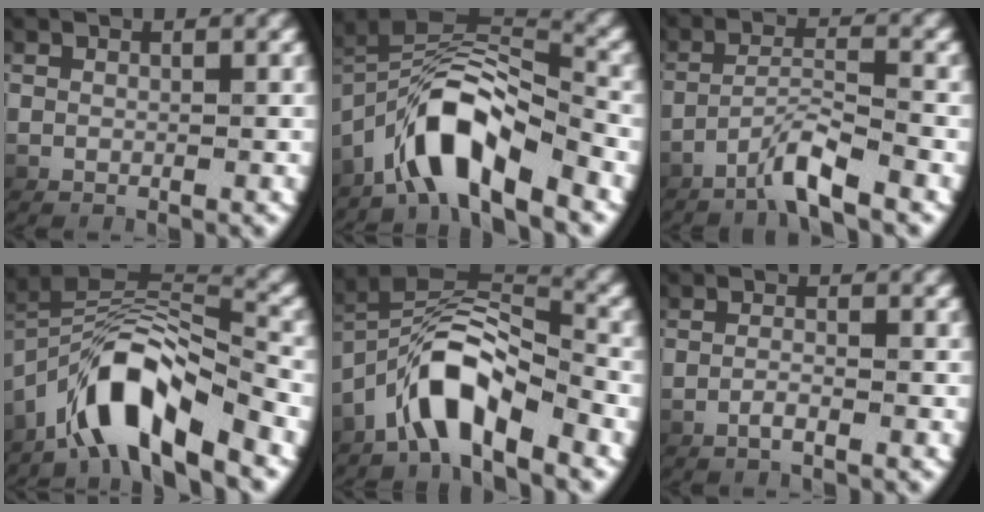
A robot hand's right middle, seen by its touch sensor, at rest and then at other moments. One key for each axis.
{"total": 7.3, "fx": -3.5, "fy": 3.6, "fz": 5.3, "tx": -0.101, "ty": -0.005, "tz": -0.055}
{"total": 3.3, "fx": -2.5, "fy": -0.1, "fz": 2.2, "tx": -0.042, "ty": 0.002, "tz": -0.044}
{"total": 7.9, "fx": -4.0, "fy": 3.7, "fz": 5.7, "tx": -0.104, "ty": -0.003, "tz": -0.063}
{"total": 6.1, "fx": -2.4, "fy": 3.5, "fz": 4.4, "tx": -0.091, "ty": -0.008, "tz": -0.036}
{"total": 1.4, "fx": -1.1, "fy": 0.1, "fz": 0.9, "tx": -0.026, "ty": -0.003, "tz": -0.020}